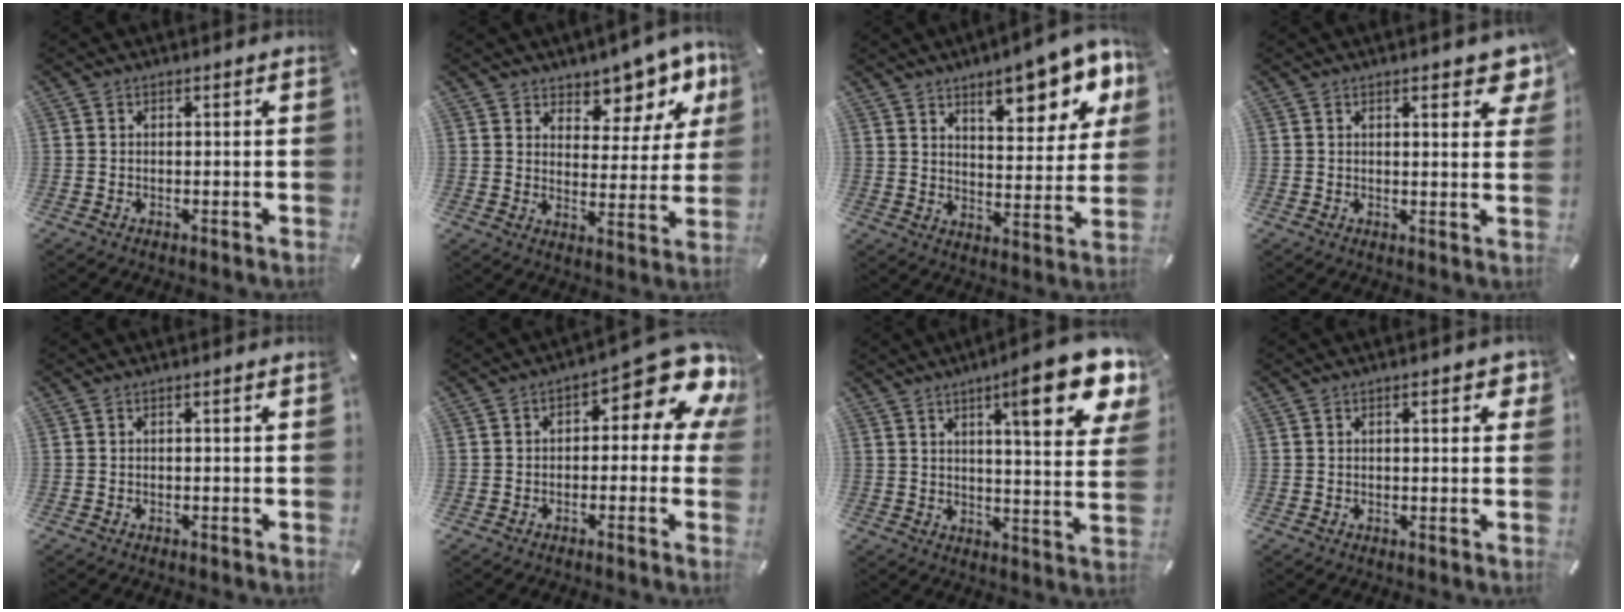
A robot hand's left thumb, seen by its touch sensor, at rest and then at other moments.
{"total": 8.8, "force": [6.9, 5.2, 2.0], "torque": [-0.022, -0.068, 0.120]}
{"total": 14.0, "force": [9.5, 5.9, 8.4], "torque": [-0.103, -0.063, 0.157]}
{"total": 4.8, "force": [3.2, 2.3, 2.7], "torque": [-0.021, -0.014, 0.049]}
{"total": 0.0}
{"total": 12.6, "force": [5.6, 4.8, 10.2], "torque": [-0.132, -0.048, 0.090]}
{"total": 17.0, "force": [9.7, 4.0, 13.4], "torque": [-0.190, -0.050, 0.145]}
{"total": 2.4, "force": [0.9, 1.4, 1.7], "torque": [-0.020, 0.003, 0.010]}